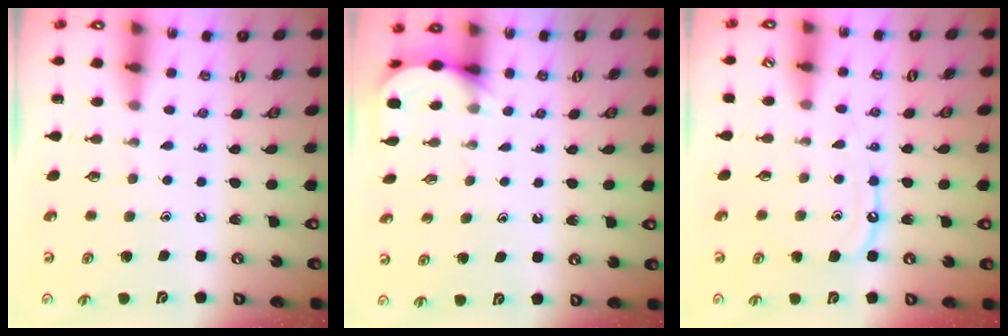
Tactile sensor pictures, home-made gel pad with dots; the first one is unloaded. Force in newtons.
{"total": 3.8, "press": 3.8, "slide": 0.5}
{"total": 8.1, "press": 8.1, "slide": 0.8}